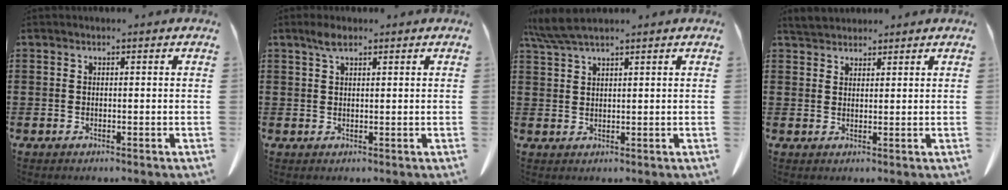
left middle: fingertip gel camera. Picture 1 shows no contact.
{"total": 2.2, "force": [1.4, 0.7, 1.6], "torque": [-0.036, 0.002, 0.026]}
{"total": 4.4, "force": [3.5, 0.3, 2.6], "torque": [-0.060, -0.005, 0.068]}
{"total": 2.5, "force": [2.4, 0.4, 0.1], "torque": [-0.010, -0.001, 0.049]}